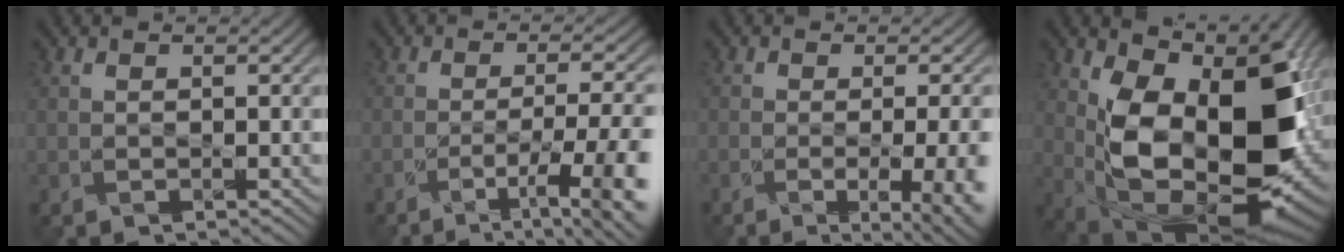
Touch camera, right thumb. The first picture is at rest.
{"total": 9.4, "force": [-4.8, 2.4, 7.7], "torque": [-0.107, -0.003, -0.063]}
{"total": 11.0, "force": [-3.3, 4.7, 9.4], "torque": [-0.083, -0.008, -0.024]}
{"total": 15.9, "force": [1.4, 9.6, 12.5], "torque": [-0.186, -0.030, 0.030]}